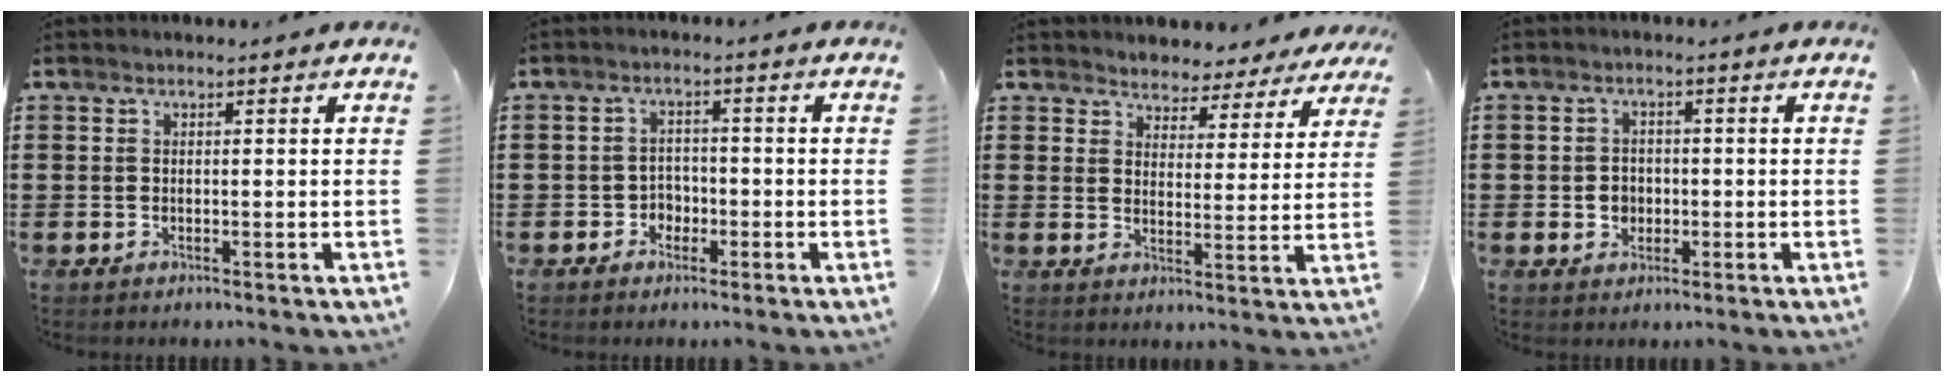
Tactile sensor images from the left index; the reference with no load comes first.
{"total": 2.5, "force": [-1.4, 1.9, 0.8], "torque": [-0.023, 0.005, -0.033]}
{"total": 3.6, "force": [3.3, 1.0, -0.6], "torque": [-0.014, -0.019, 0.056]}
{"total": 2.7, "force": [-0.5, 2.4, 1.0], "torque": [-0.028, 0.004, -0.013]}